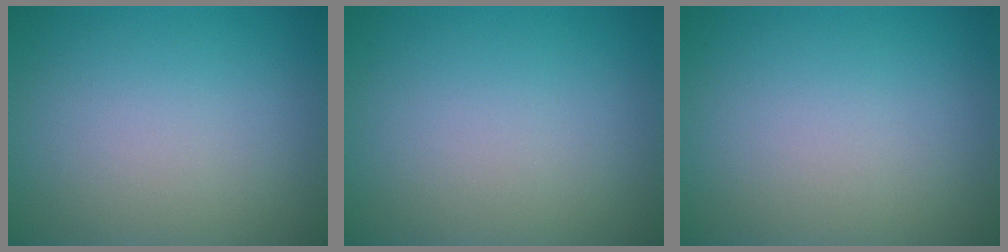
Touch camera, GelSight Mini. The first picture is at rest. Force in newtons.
{"total": 0.0}
{"total": 0.0}